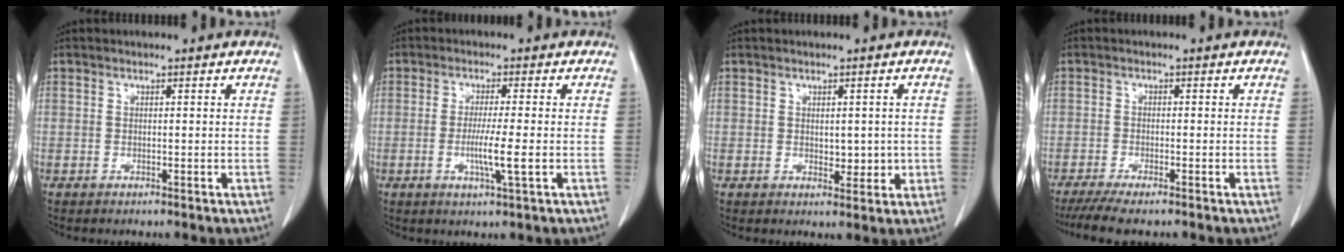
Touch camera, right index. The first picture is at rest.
{"total": 5.4, "force": [-1.2, -0.3, 5.2], "torque": [-0.098, -0.011, -0.022]}
{"total": 3.7, "force": [-0.1, 2.1, 3.1], "torque": [-0.040, 0.002, 0.008]}
{"total": 6.4, "force": [-4.9, 1.1, 3.9], "torque": [-0.065, -0.013, -0.079]}